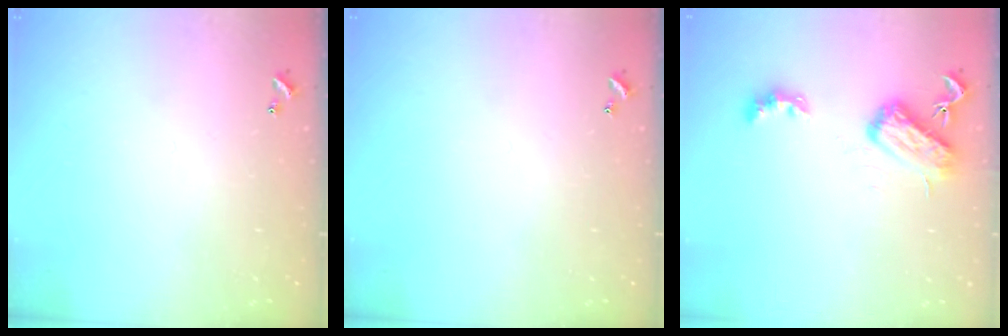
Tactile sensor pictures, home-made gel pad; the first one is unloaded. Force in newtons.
{"total": 0.0}
{"total": 5.7, "press": 5.7, "slide": 0.5}